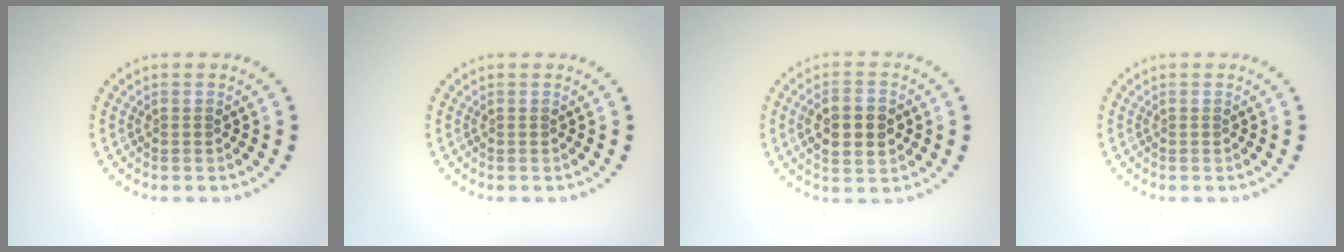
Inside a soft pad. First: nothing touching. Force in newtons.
{"total": 0.0}
{"total": 4.3, "press": 4.3, "slide": 0.2}
{"total": 0.0}